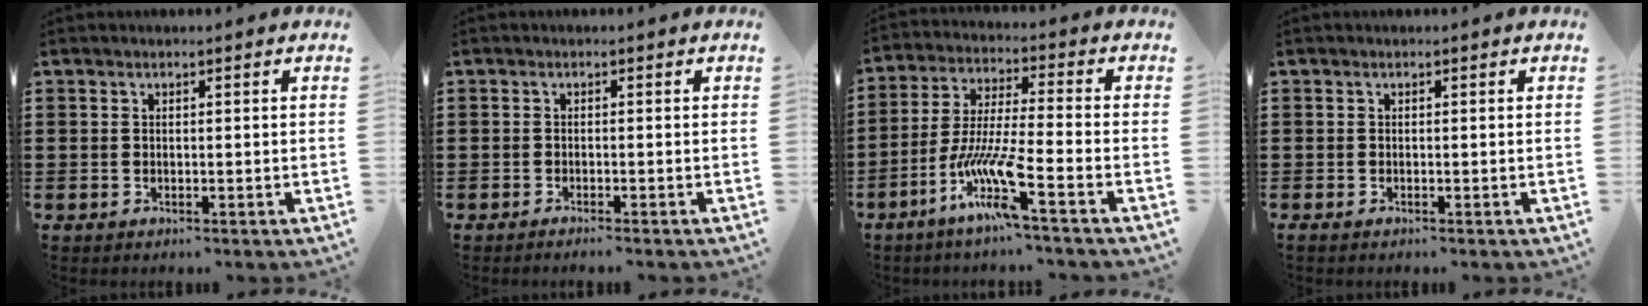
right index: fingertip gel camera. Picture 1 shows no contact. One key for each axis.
{"total": 0.7, "fx": -0.6, "fy": -0.2, "fz": 0.4, "tx": -0.007, "ty": -0.004, "tz": -0.011}
{"total": 10.3, "fx": -6.0, "fy": 0.9, "fz": 8.4, "tx": -0.188, "ty": -0.013, "tz": -0.123}
{"total": 0.0}